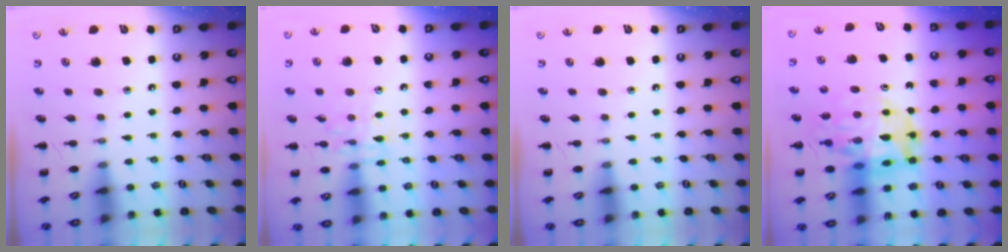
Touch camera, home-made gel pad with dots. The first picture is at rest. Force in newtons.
{"total": 8.8, "press": 8.8, "slide": 0.9}
{"total": 0.0}
{"total": 17.4, "press": 16.9, "slide": 4.2}